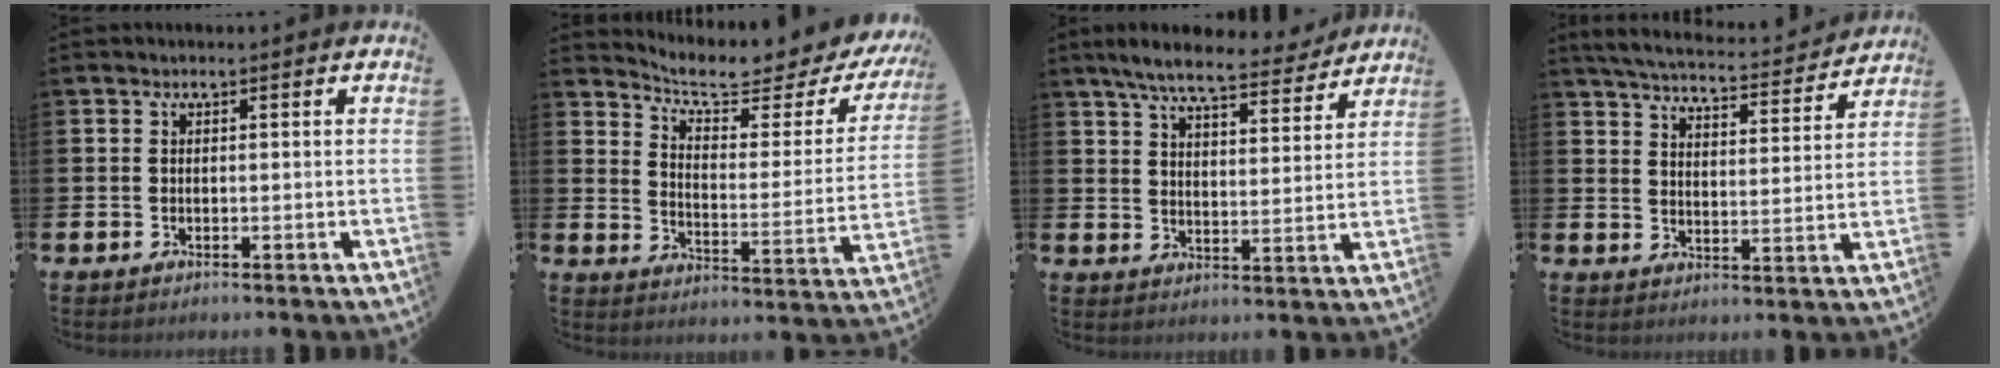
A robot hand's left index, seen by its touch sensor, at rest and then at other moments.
{"total": 7.4, "force": [6.6, 1.4, 2.8], "torque": [-0.075, -0.050, 0.107]}
{"total": 7.9, "force": [7.1, 1.3, 3.2], "torque": [-0.073, -0.037, 0.121]}
{"total": 5.3, "force": [5.1, 0.6, 1.1], "torque": [-0.040, -0.041, 0.084]}